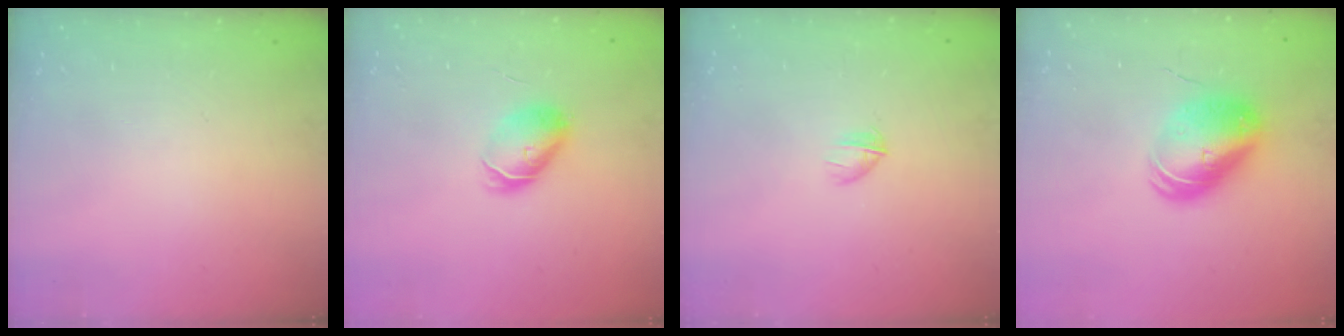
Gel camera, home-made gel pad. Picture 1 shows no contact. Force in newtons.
{"total": 6.9, "press": 6.9, "slide": 0.2}
{"total": 2.8, "press": 2.6, "slide": 0.9}
{"total": 10.2, "press": 10.0, "slide": 1.7}